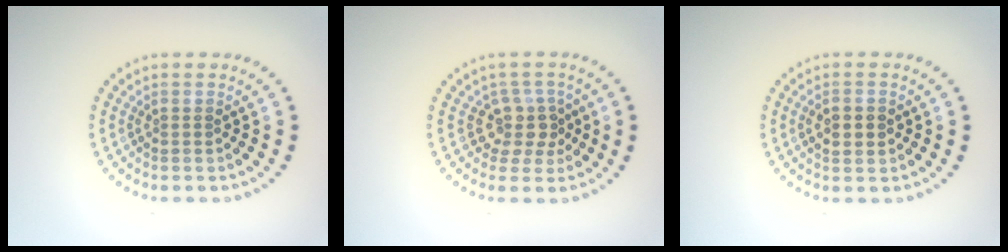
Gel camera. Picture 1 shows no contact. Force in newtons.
{"total": 2.8, "press": 2.1, "slide": 1.9}
{"total": 2.2, "press": 2.2, "slide": 0.2}